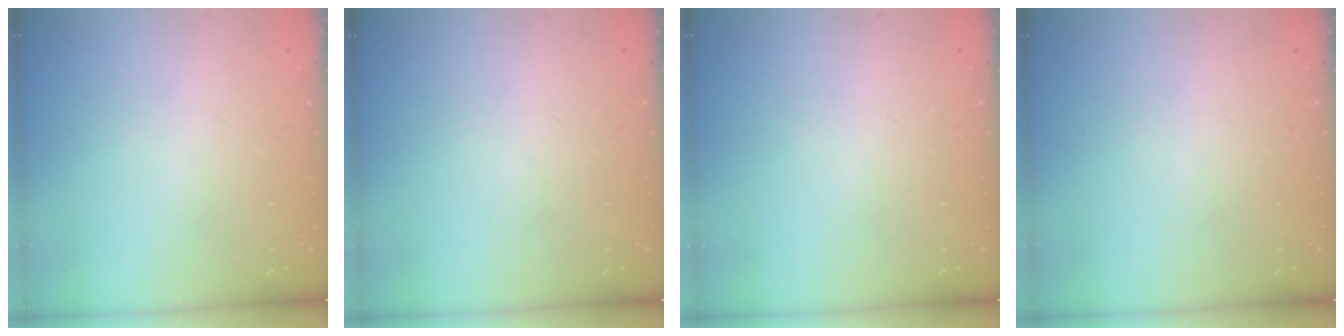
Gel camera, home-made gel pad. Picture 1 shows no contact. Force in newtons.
{"total": 0.0}
{"total": 0.0}
{"total": 0.0}